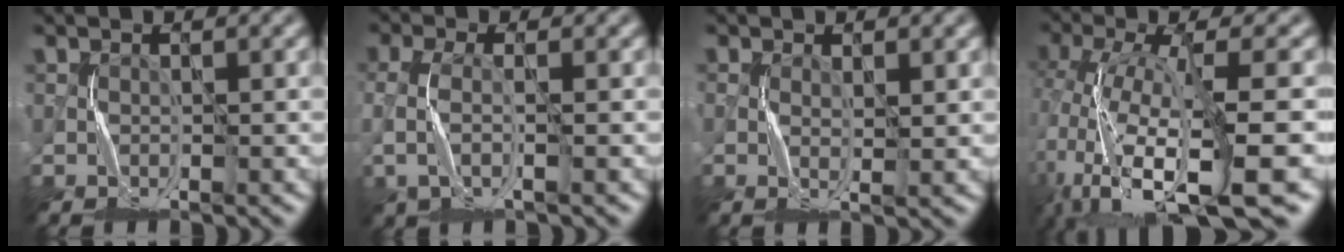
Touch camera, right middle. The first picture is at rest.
{"total": 2.4, "force": [-0.8, 0.6, 2.1], "torque": [-0.054, -0.002, -0.019]}
{"total": 1.0, "force": [0.1, 0.1, 1.0], "torque": [-0.019, 0.000, 0.001]}
{"total": 13.9, "force": [-4.2, 3.1, 12.9], "torque": [-0.257, -0.014, -0.050]}